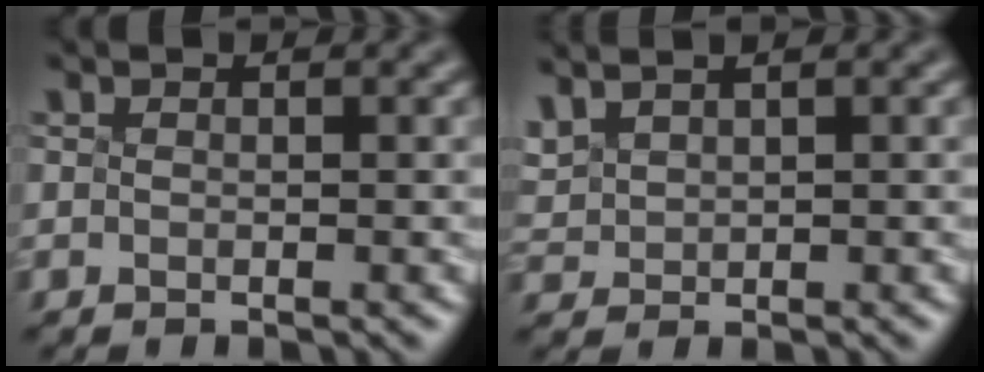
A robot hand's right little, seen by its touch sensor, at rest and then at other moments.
{"total": 2.0, "force": [1.9, 0.5, 0.6], "torque": [-0.040, 0.023, 0.054]}